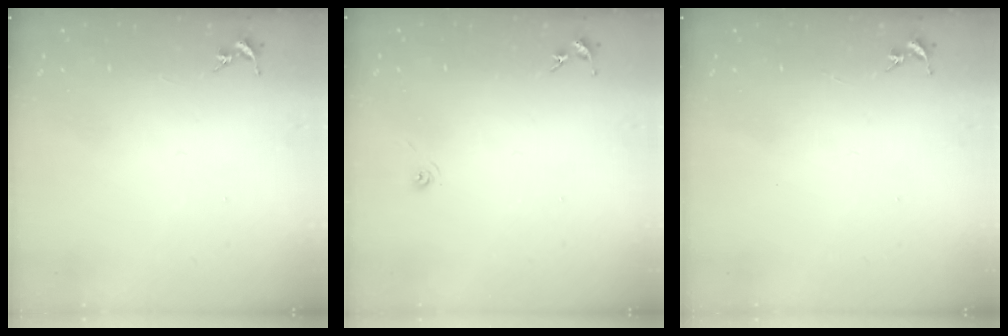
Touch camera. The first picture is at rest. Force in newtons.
{"total": 3.2, "press": 2.7, "slide": 1.7}
{"total": 0.0}